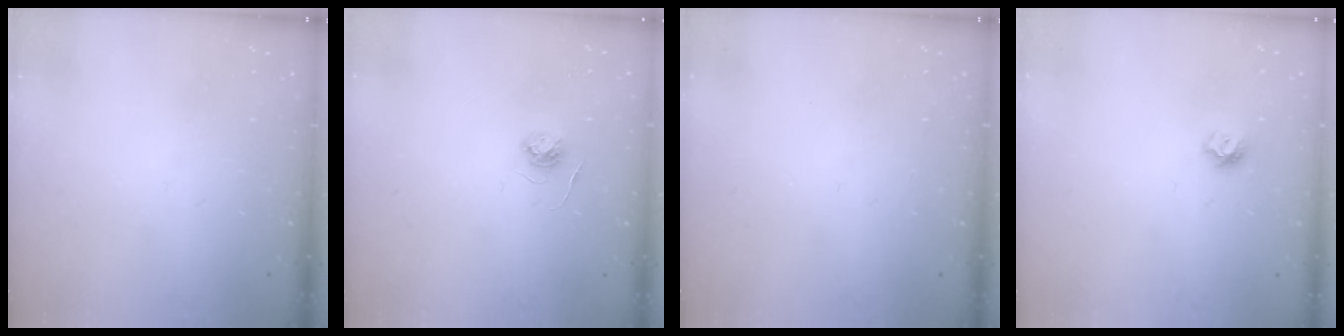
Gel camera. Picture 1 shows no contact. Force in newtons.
{"total": 4.4, "press": 4.4, "slide": 0.5}
{"total": 0.0}
{"total": 6.2, "press": 6.2, "slide": 0.6}